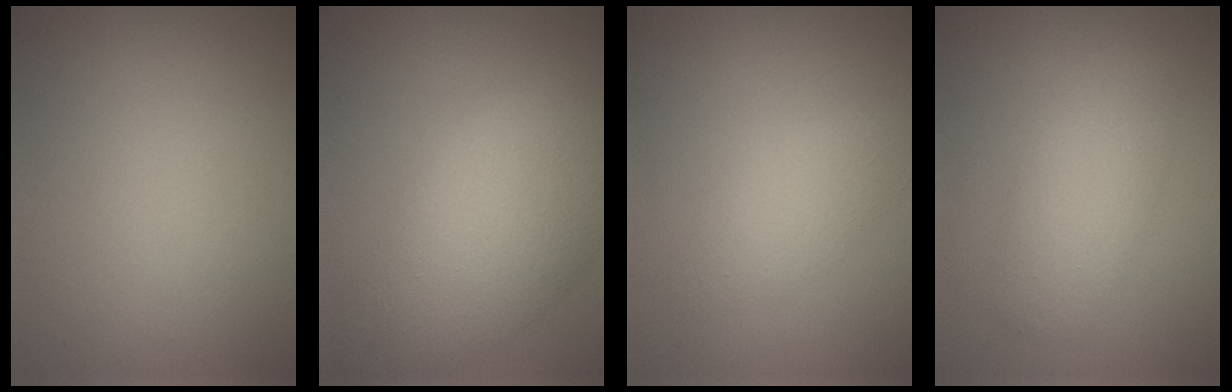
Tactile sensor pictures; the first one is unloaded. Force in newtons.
{"total": 8.6, "press": 8.6, "slide": 0.5}
{"total": 2.3, "press": 2.3, "slide": 0.2}
{"total": 3.4, "press": 3.4, "slide": 0.2}